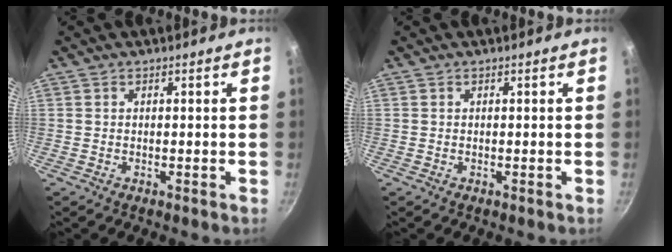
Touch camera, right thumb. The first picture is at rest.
{"total": 0.0}